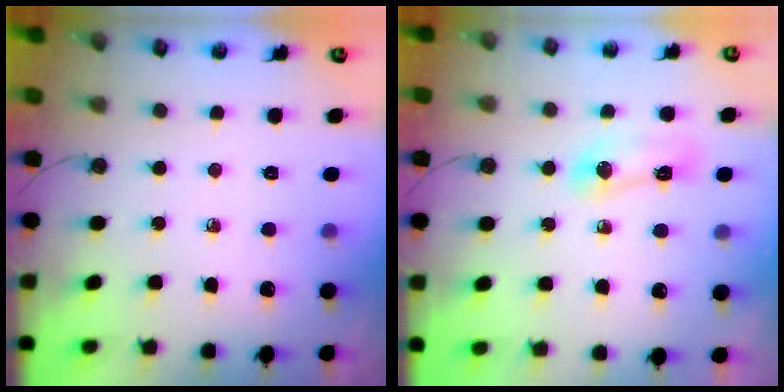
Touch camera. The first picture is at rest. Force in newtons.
{"total": 7.2, "press": 7.1, "slide": 0.9}